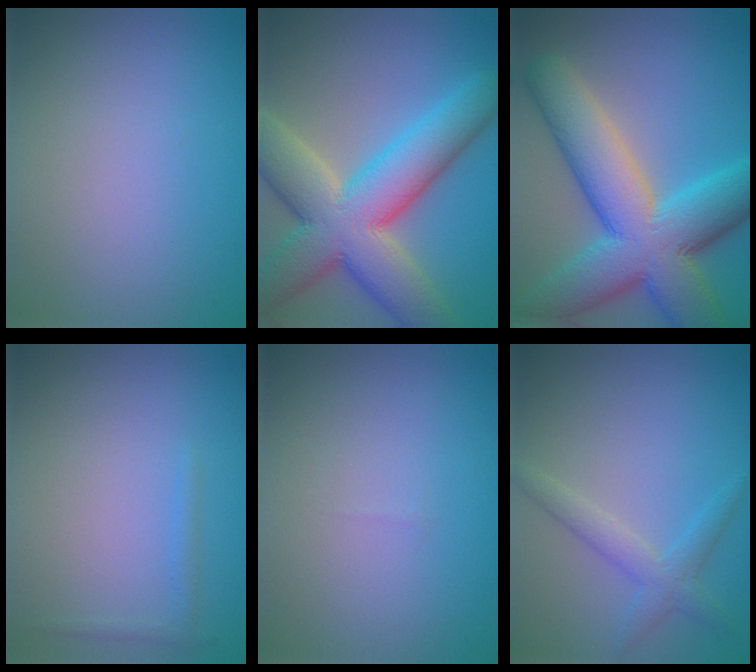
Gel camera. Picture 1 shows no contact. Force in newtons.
{"total": 11.7, "press": 11.7, "slide": 0.9}
{"total": 12.0, "press": 11.9, "slide": 0.6}
{"total": 0.8, "press": 0.8, "slide": 0.1}
{"total": 0.0}
{"total": 2.3, "press": 2.3, "slide": 0.2}